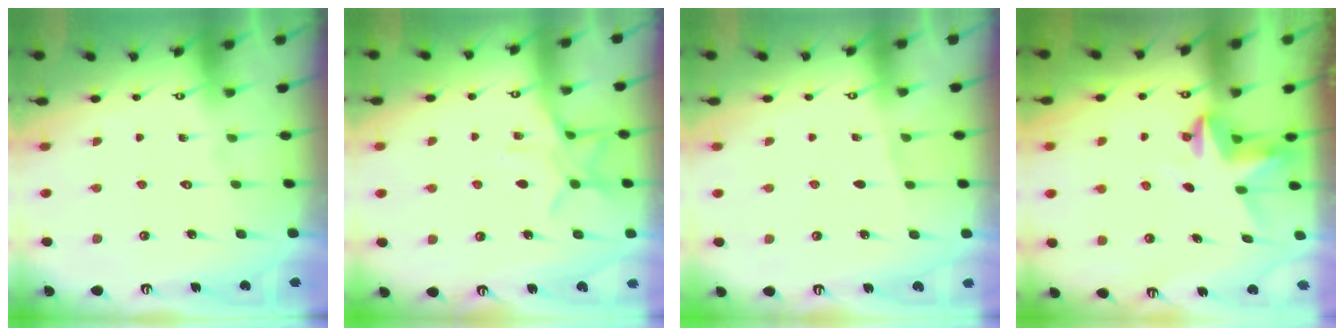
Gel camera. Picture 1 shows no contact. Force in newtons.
{"total": 10.6, "press": 10.5, "slide": 0.8}
{"total": 2.2, "press": 2.2, "slide": 0.4}
{"total": 3.7, "press": 3.7, "slide": 0.3}